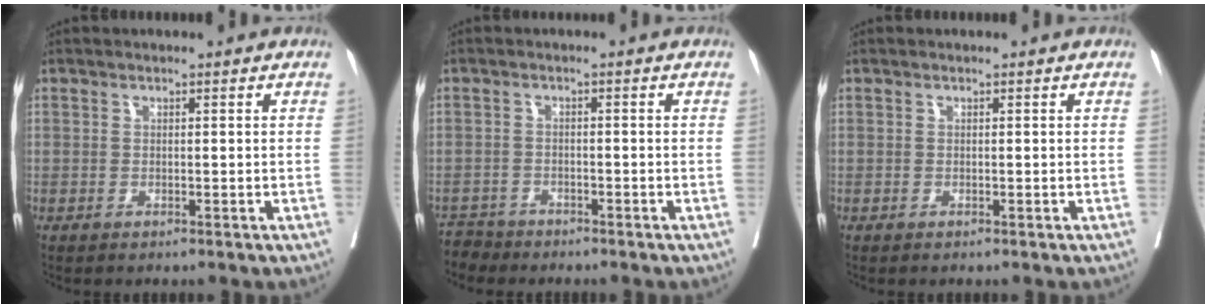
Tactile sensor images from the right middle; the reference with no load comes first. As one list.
[{"total": 3.1, "force": [-2.8, 0.7, -0.9], "torque": [0.014, -0.007, -0.054]}, {"total": 0.0}]